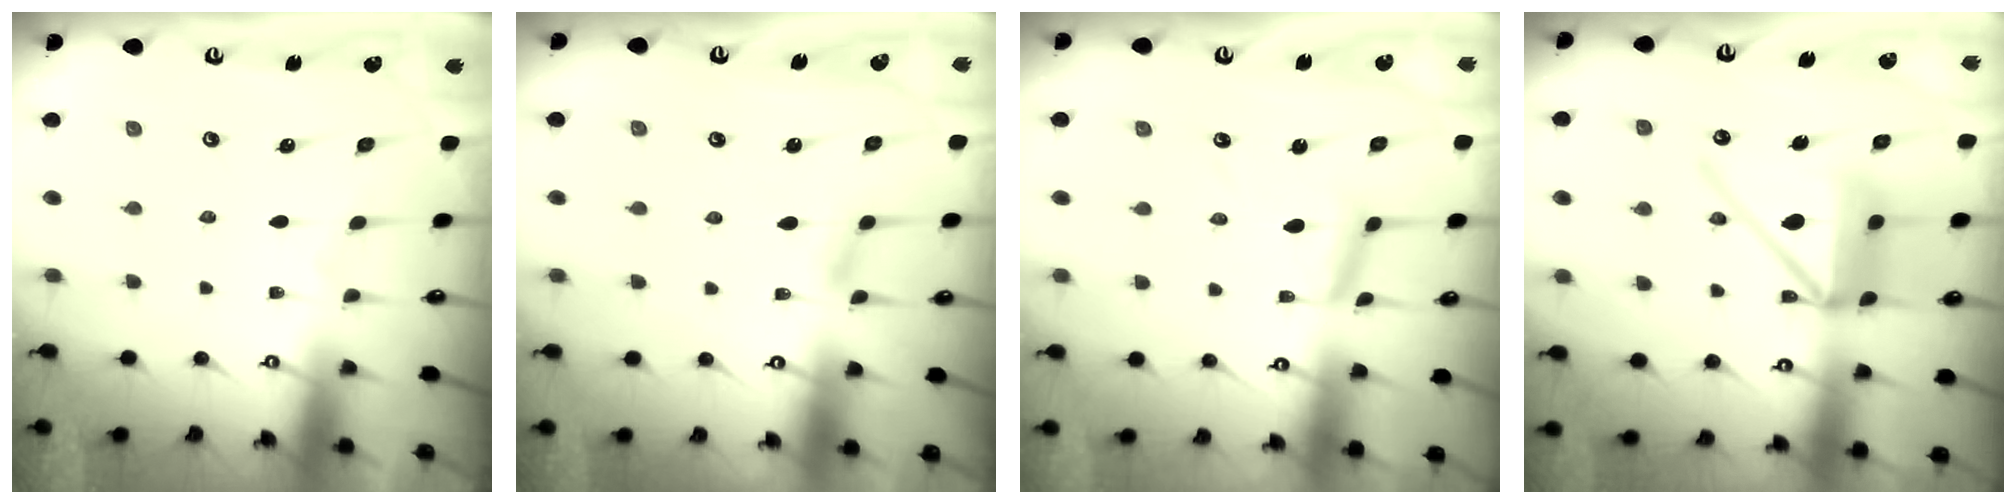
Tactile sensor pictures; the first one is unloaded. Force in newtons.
{"total": 5.0, "press": 5.0, "slide": 0.5}
{"total": 9.3, "press": 9.3, "slide": 0.7}
{"total": 14.7, "press": 14.6, "slide": 2.0}